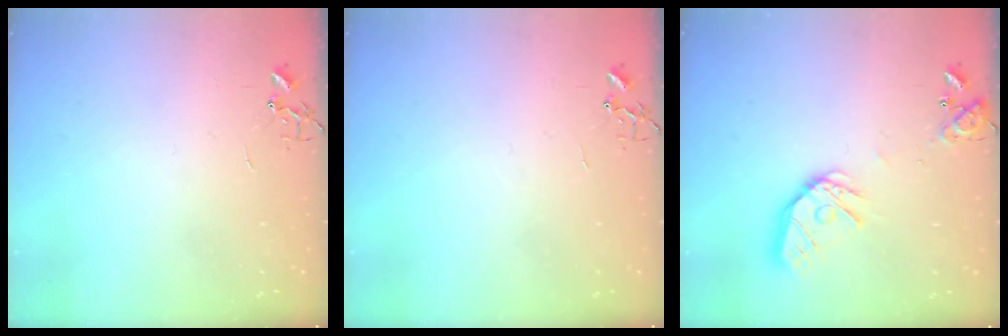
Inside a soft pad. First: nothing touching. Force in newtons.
{"total": 0.0}
{"total": 15.4, "press": 15.3, "slide": 2.1}